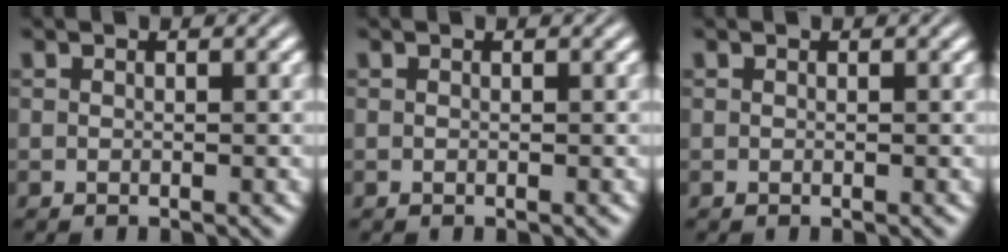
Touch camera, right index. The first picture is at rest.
{"total": 0.0}
{"total": 0.0}